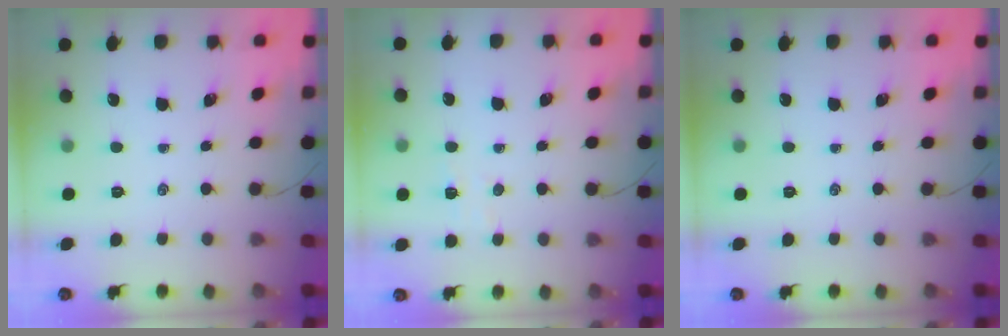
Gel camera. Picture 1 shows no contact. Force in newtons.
{"total": 3.5, "press": 3.4, "slide": 1.0}
{"total": 0.0}